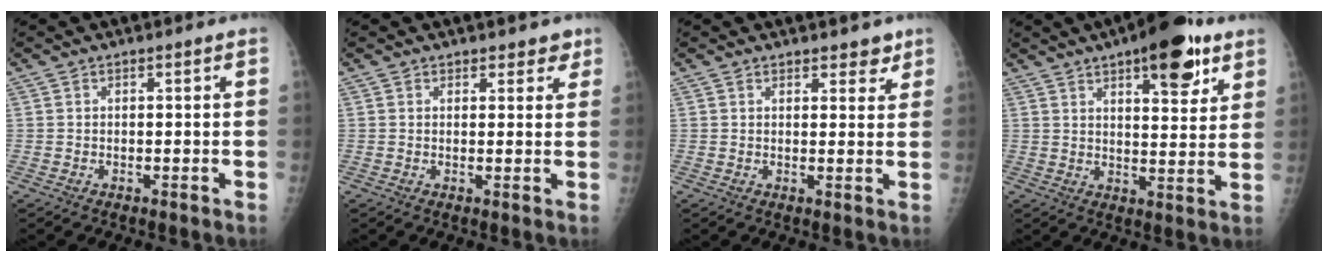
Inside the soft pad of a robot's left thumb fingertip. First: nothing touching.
{"total": 2.6, "force": [1.9, 1.6, 0.6], "torque": [0.024, -0.008, 0.018]}
{"total": 3.1, "force": [2.4, 1.6, 1.2], "torque": [0.008, -0.013, 0.030]}
{"total": 14.2, "force": [8.1, 5.2, 10.4], "torque": [-0.112, -0.031, 0.112]}